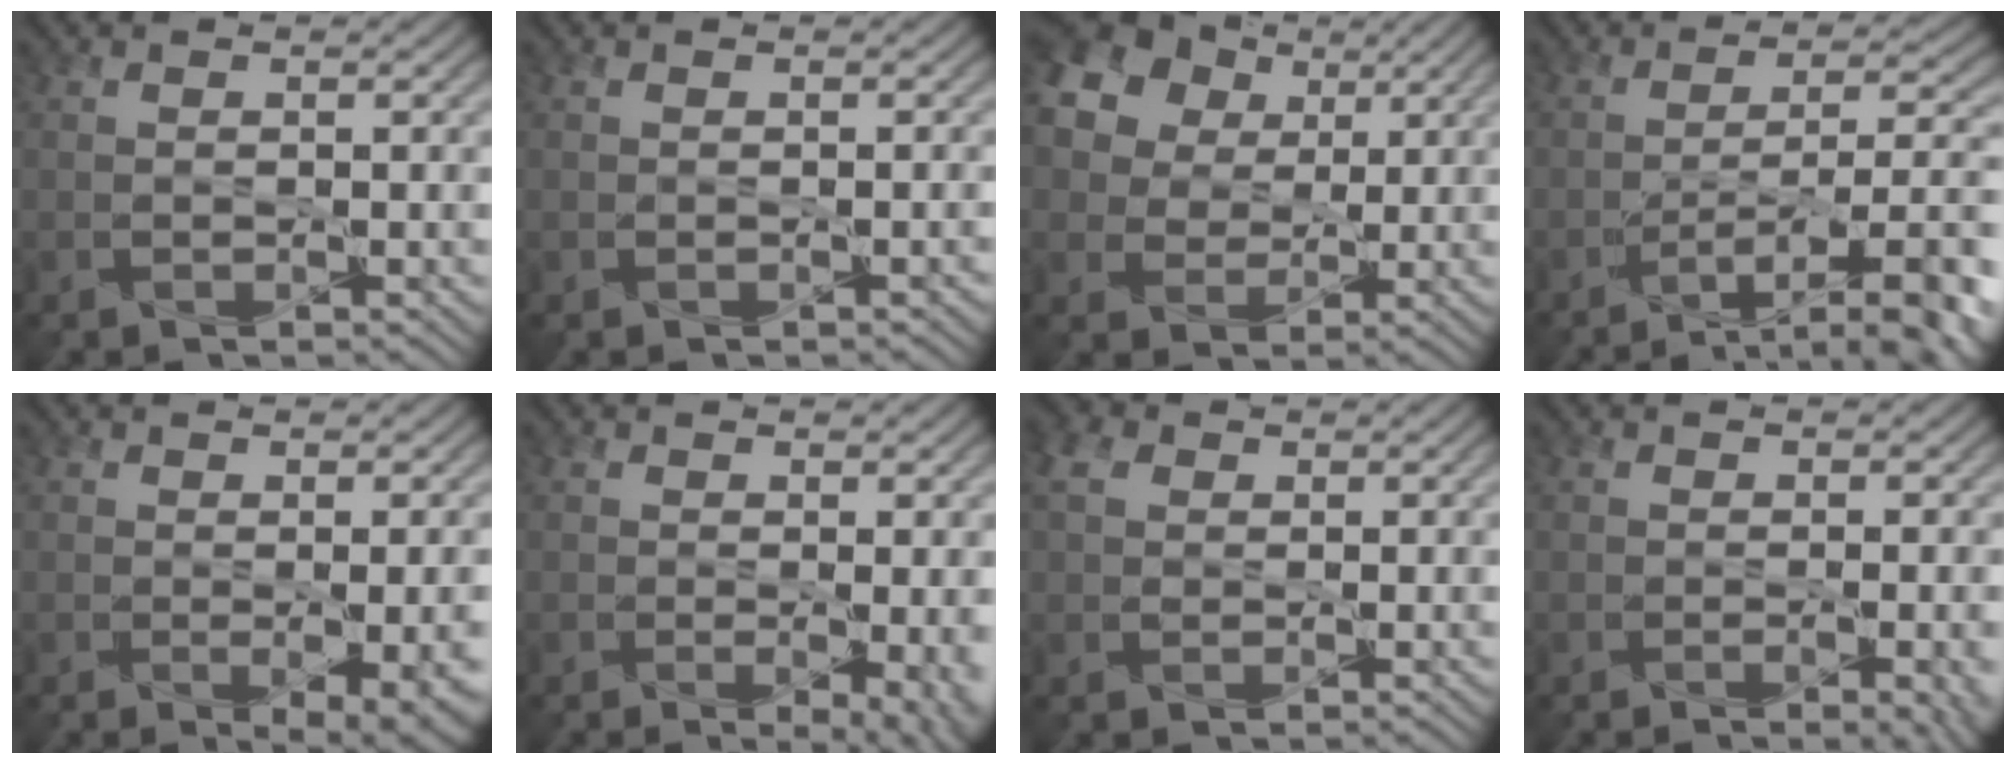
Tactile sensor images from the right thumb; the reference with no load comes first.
{"total": 0.0}
{"total": 20.0, "force": [9.1, 15.5, 8.7], "torque": [-0.269, 0.040, 0.169]}
{"total": 11.7, "force": [-7.1, 3.2, 8.8], "torque": [-0.128, 0.001, -0.104]}
{"total": 4.9, "force": [-1.5, 1.8, 4.3], "torque": [-0.061, -0.023, -0.004]}
{"total": 4.1, "force": [-0.7, 1.3, 3.8], "torque": [-0.051, -0.013, -0.005]}
{"total": 3.9, "force": [1.3, 2.9, 2.3], "torque": [-0.067, 0.010, 0.021]}
{"total": 2.9, "force": [-1.1, 0.6, 2.6], "torque": [-0.035, -0.007, -0.009]}